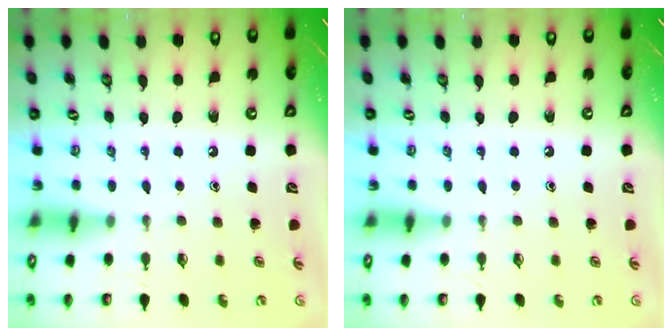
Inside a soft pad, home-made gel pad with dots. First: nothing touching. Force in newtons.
{"total": 0.0}